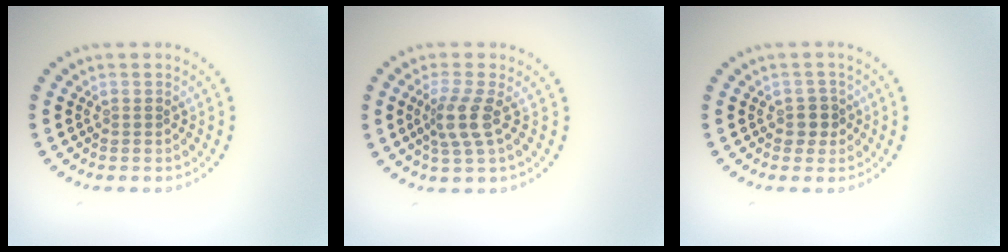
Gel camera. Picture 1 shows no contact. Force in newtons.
{"total": 2.8, "press": 2.1, "slide": 1.8}
{"total": 1.7, "press": 1.4, "slide": 1.0}